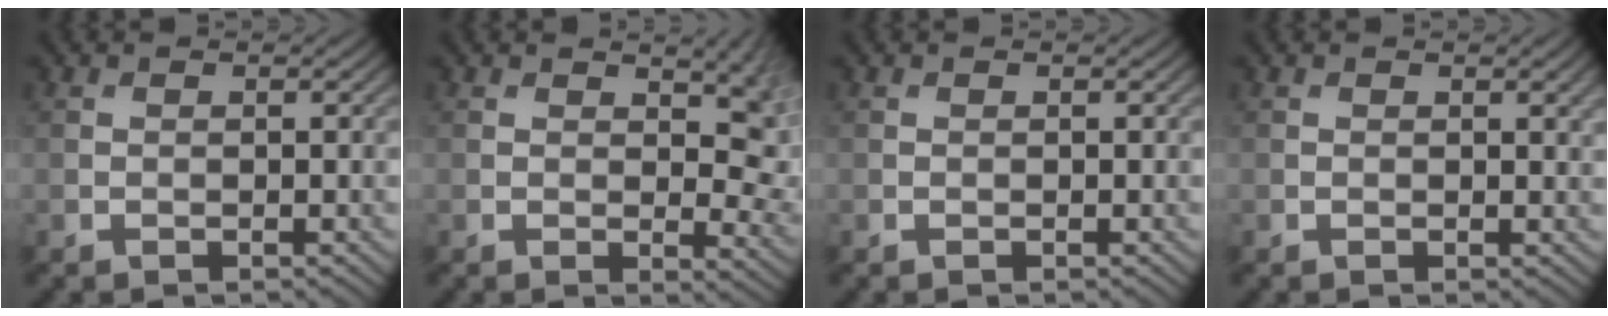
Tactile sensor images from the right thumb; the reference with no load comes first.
{"total": 6.6, "force": [1.9, 3.3, 5.4], "torque": [-0.063, -0.007, 0.033]}
{"total": 0.0}
{"total": 0.7, "force": [0.4, 0.1, 0.6], "torque": [-0.005, -0.002, 0.005]}